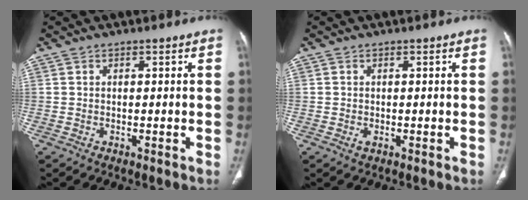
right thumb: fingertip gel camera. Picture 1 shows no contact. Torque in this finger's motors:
{"motor_torque": [-0.27, -0.10, -0.18, 0.38, 0.10]}